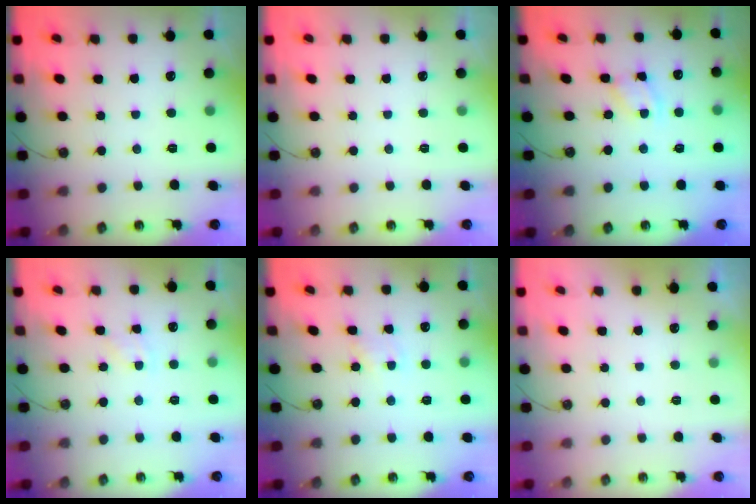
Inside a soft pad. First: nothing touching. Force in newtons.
{"total": 0.0}
{"total": 2.1, "press": 2.1, "slide": 0.4}
{"total": 2.3, "press": 2.2, "slide": 0.4}
{"total": 2.0, "press": 2.0, "slide": 0.2}
{"total": 0.0}